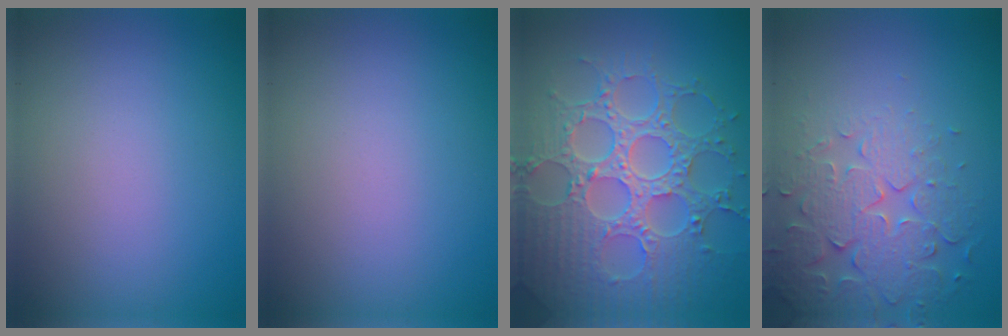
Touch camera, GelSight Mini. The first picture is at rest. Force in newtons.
{"total": 0.0}
{"total": 8.7, "press": 6.3, "slide": 6.0}
{"total": 4.8, "press": 4.3, "slide": 2.1}